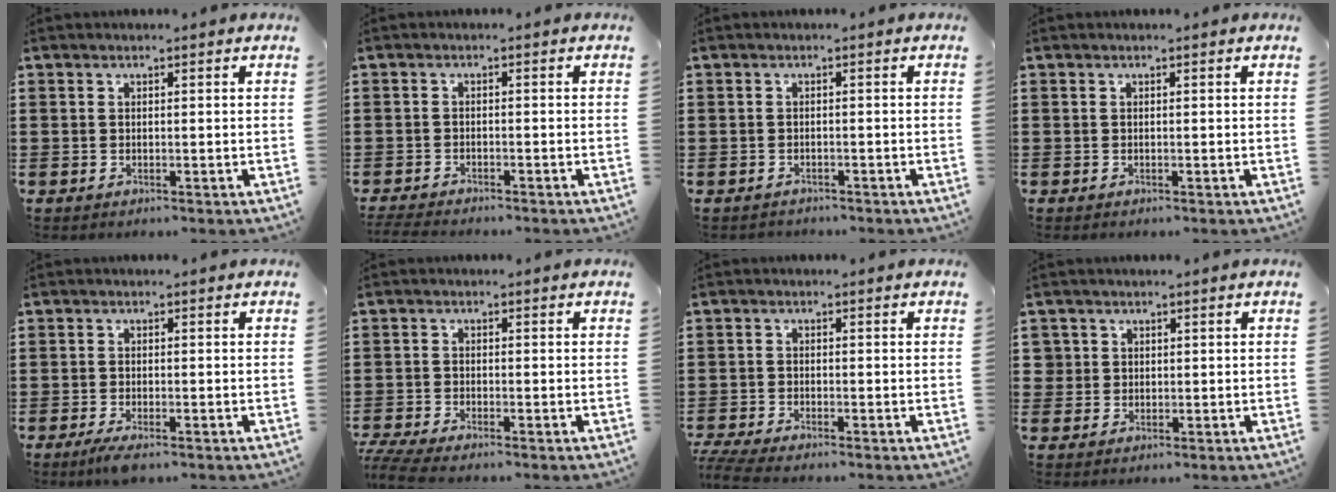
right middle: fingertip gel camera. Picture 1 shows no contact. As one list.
[{"total": 2.1, "force": [-2.1, 0.0, 0.3], "torque": [-0.016, -0.006, -0.046]}, {"total": 1.0, "force": [-0.9, 0.2, -0.2], "torque": [0.000, 0.002, -0.021]}, {"total": 0.0}, {"total": 1.9, "force": [-1.3, 0.1, 1.3], "torque": [-0.037, -0.006, -0.029]}, {"total": 3.1, "force": [-2.9, -0.1, 1.1], "torque": [-0.041, -0.012, -0.063]}, {"total": 2.9, "force": [-2.7, 0.0, 1.1], "torque": [-0.032, -0.008, -0.057]}, {"total": 2.3, "force": [0.5, 2.2, 0.1], "torque": [-0.016, 0.008, 0.008]}]